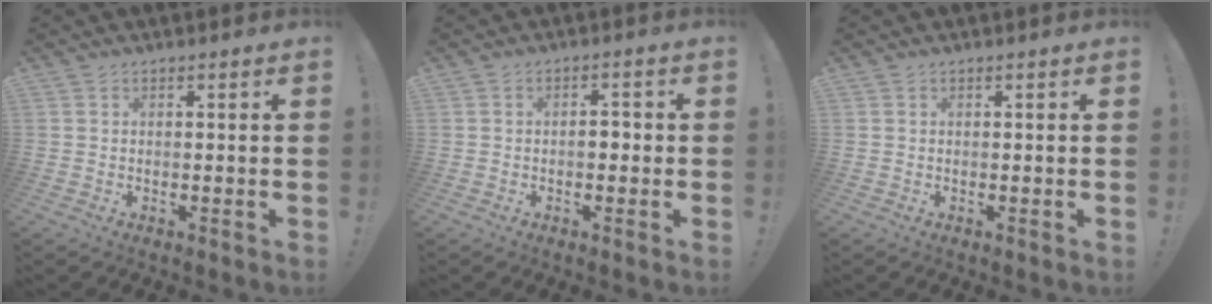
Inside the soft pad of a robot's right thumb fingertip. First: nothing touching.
{"total": 3.3, "force": [-0.9, 2.1, 2.5], "torque": [-0.034, 0.006, -0.020]}
{"total": 0.0}